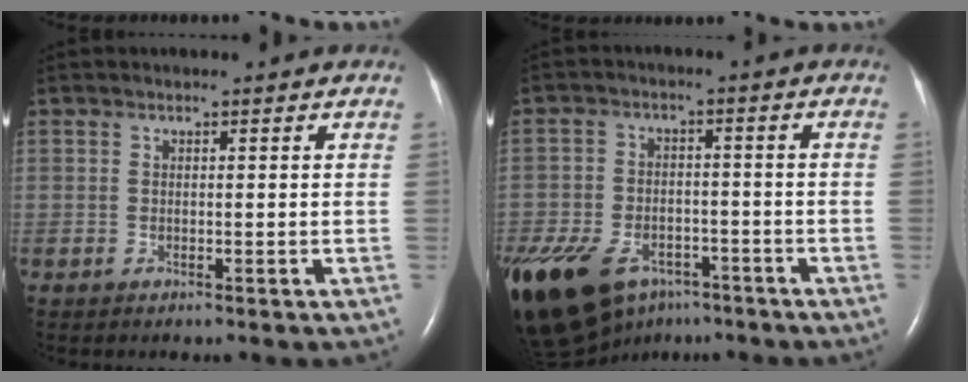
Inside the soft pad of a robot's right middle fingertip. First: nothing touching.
{"total": 26.1, "force": [-14.8, 16.5, 13.8], "torque": [-0.377, -0.033, -0.229]}